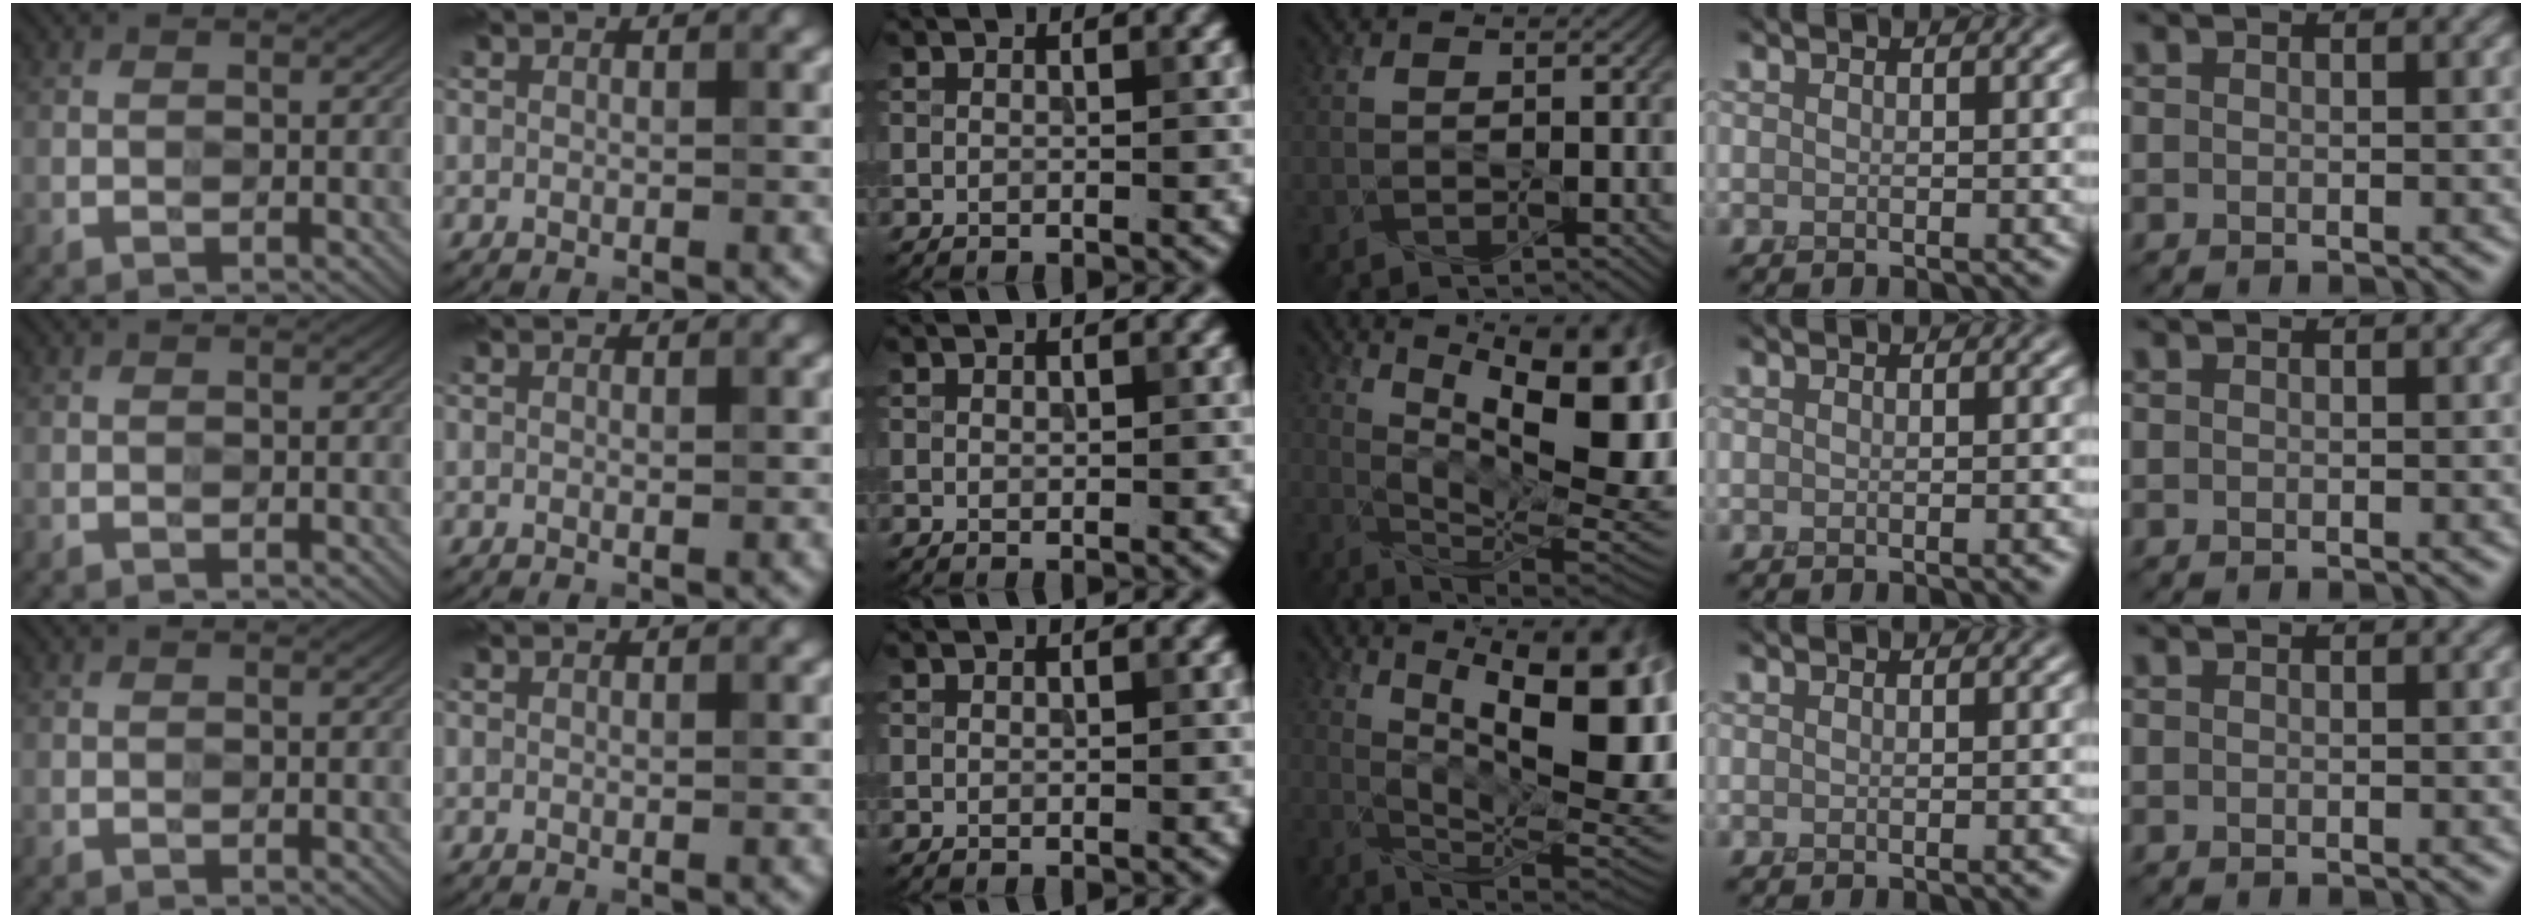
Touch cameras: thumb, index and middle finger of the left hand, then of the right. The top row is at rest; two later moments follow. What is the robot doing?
{"motion": "press", "object": "syringe"}